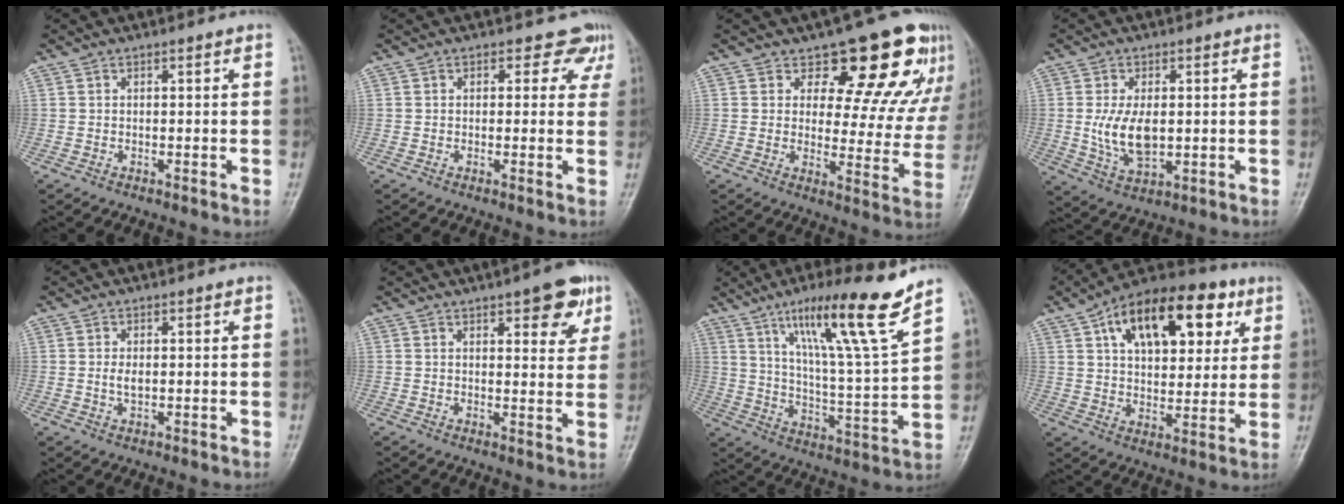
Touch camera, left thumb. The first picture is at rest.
{"total": 4.0, "force": [2.5, 2.9, 1.2], "torque": [0.023, -0.010, 0.015]}
{"total": 16.5, "force": [10.7, 8.1, 9.6], "torque": [-0.052, -0.061, 0.125]}
{"total": 8.6, "force": [0.1, 4.7, 7.2], "torque": [-0.133, -0.009, 0.010]}
{"total": 2.2, "force": [0.1, 1.2, 1.8], "torque": [-0.036, -0.002, 0.001]}
{"total": 8.1, "force": [4.4, 2.9, 6.1], "torque": [-0.054, -0.018, 0.053]}
{"total": 18.5, "force": [12.2, 0.5, 13.9], "torque": [-0.209, -0.066, 0.199]}
{"total": 21.2, "force": [8.8, 11.5, 15.5], "torque": [-0.198, -0.002, 0.134]}